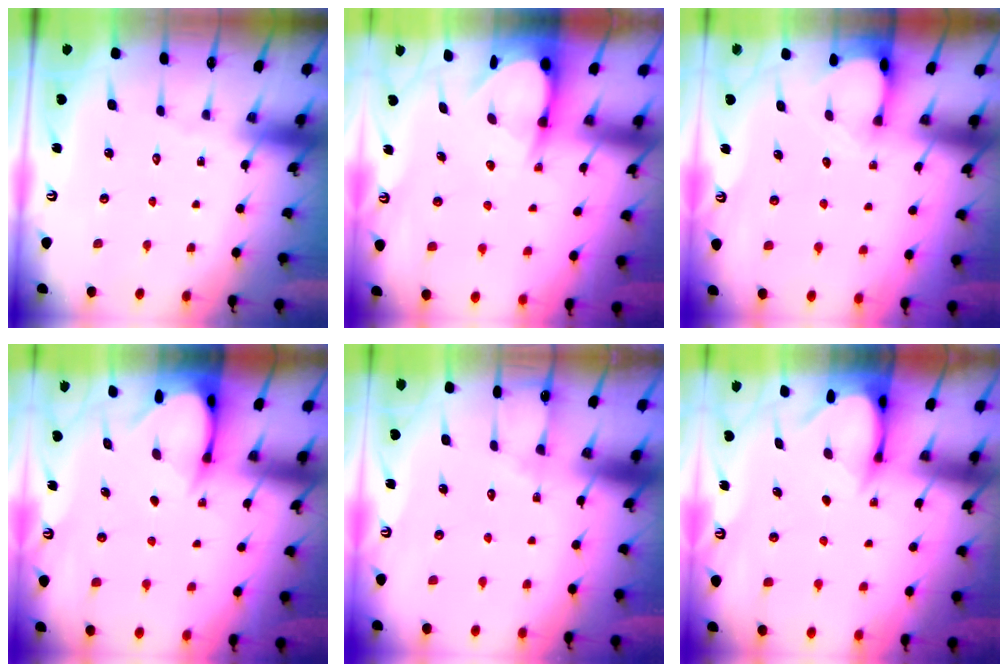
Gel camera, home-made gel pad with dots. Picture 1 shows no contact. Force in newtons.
{"total": 5.0, "press": 5.0, "slide": 0.6}
{"total": 2.3, "press": 2.3, "slide": 0.3}
{"total": 3.6, "press": 3.6, "slide": 0.3}
{"total": 5.3, "press": 5.2, "slide": 0.5}
{"total": 3.8, "press": 3.7, "slide": 0.3}